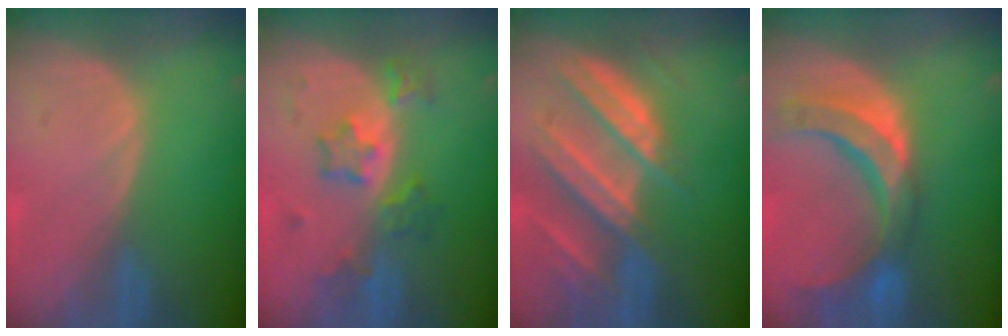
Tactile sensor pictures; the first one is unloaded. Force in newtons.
{"total": 6.2, "press": 5.9, "slide": 1.7}
{"total": 10.3, "press": 9.1, "slide": 4.8}
{"total": 11.0, "press": 9.5, "slide": 5.6}